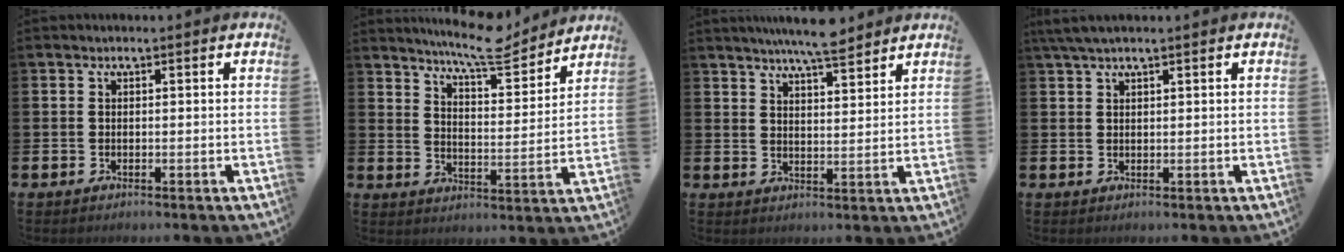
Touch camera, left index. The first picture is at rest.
{"total": 8.8, "force": [8.2, 0.9, 3.0], "torque": [-0.066, -0.049, 0.145]}
{"total": 6.4, "force": [6.1, 0.1, 1.8], "torque": [-0.041, -0.026, 0.109]}
{"total": 2.4, "force": [1.8, 0.4, 1.5], "torque": [-0.040, 0.006, 0.034]}